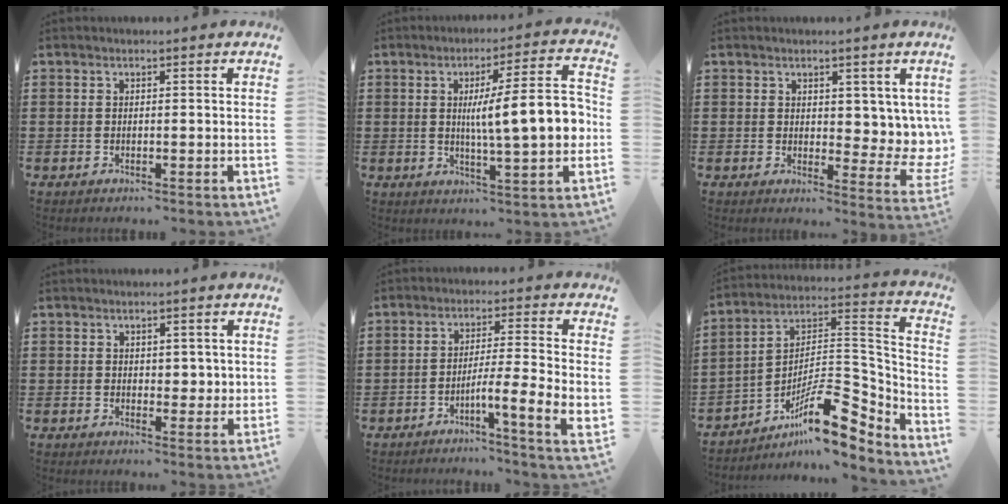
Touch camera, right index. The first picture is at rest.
{"total": 12.3, "force": [0.4, 2.4, 12.1], "torque": [-0.182, -0.008, -0.001]}
{"total": 5.0, "force": [2.7, 3.1, 2.8], "torque": [-0.034, -0.017, 0.046]}
{"total": 2.4, "force": [1.2, 1.9, 1.0], "torque": [-0.010, 0.005, 0.017]}
{"total": 6.4, "force": [-2.6, 0.2, 5.8], "torque": [-0.097, -0.006, -0.043]}
{"total": 13.6, "force": [-8.5, 4.5, 9.6], "torque": [-0.148, 0.016, -0.159]}